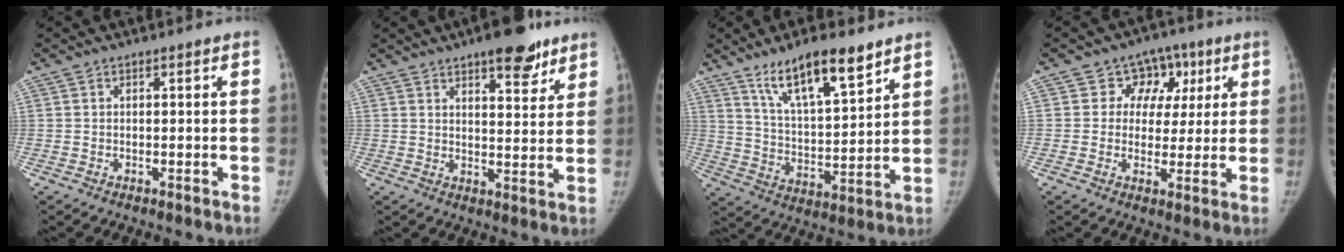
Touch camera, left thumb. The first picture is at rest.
{"total": 10.4, "force": [6.9, 3.8, 6.8], "torque": [-0.061, -0.034, 0.094]}
{"total": 14.7, "force": [10.0, 4.1, 10.0], "torque": [-0.151, -0.053, 0.184]}
{"total": 8.4, "force": [3.1, 7.4, 2.6], "torque": [0.018, 0.000, 0.038]}